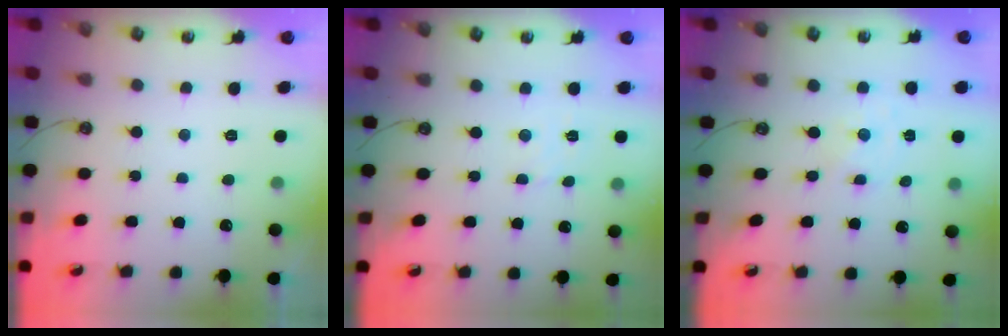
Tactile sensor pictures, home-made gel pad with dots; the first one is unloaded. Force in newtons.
{"total": 2.1, "press": 2.1, "slide": 0.4}
{"total": 0.0}